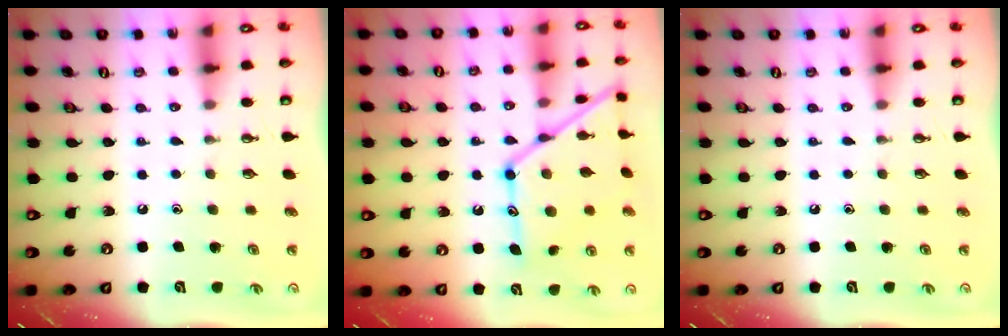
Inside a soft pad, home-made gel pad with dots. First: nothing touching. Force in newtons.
{"total": 18.2, "press": 18.1, "slide": 1.1}
{"total": 0.0}